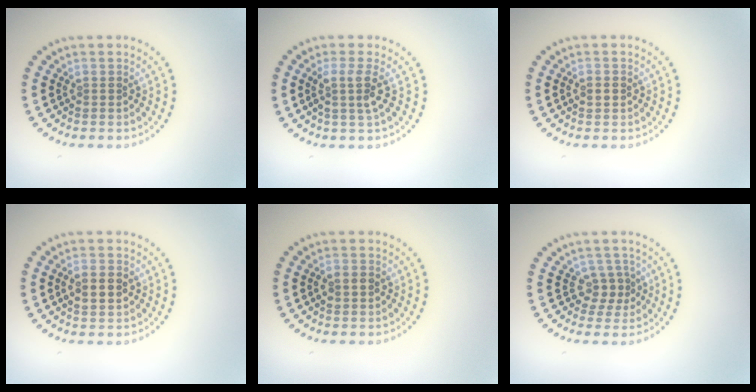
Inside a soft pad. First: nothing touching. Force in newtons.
{"total": 2.2, "press": 1.7, "slide": 1.4}
{"total": 1.5, "press": 1.5, "slide": 0.1}
{"total": 2.5, "press": 2.4, "slide": 0.2}
{"total": 1.5, "press": 1.5, "slide": 0.3}
{"total": 1.9, "press": 1.4, "slide": 1.2}